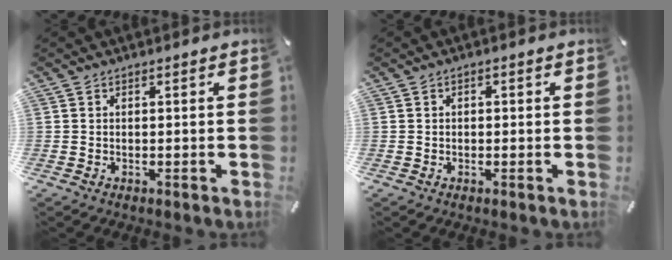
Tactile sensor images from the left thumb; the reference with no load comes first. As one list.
[{"total": 0.8, "force": [-0.2, 0.6, 0.4], "torque": [-0.007, 0.004, -0.004]}]